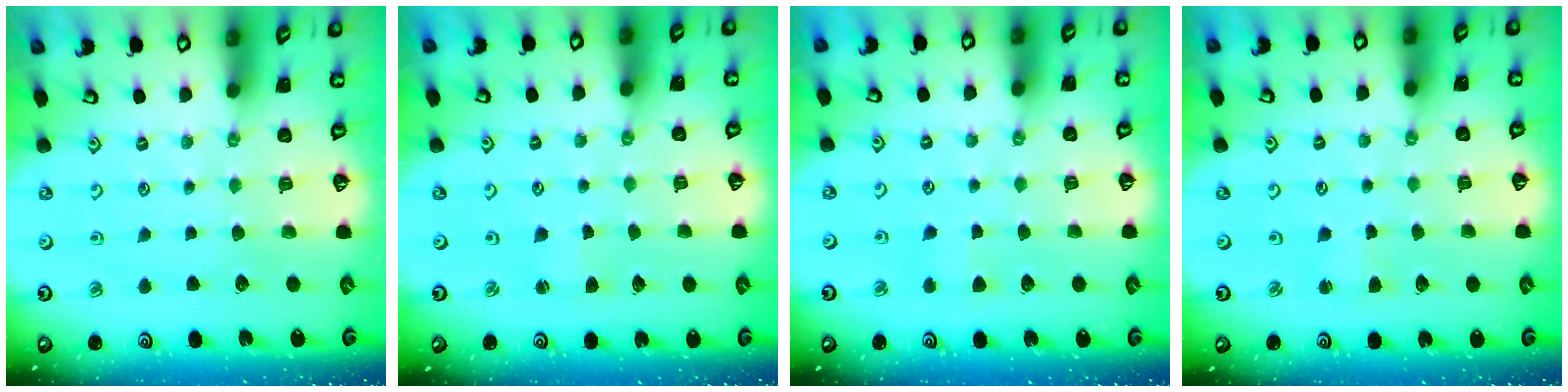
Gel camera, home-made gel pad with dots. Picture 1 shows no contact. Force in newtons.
{"total": 1.9, "press": 1.9, "slide": 0.2}
{"total": 2.8, "press": 2.7, "slide": 0.7}
{"total": 1.6, "press": 1.6, "slide": 0.2}